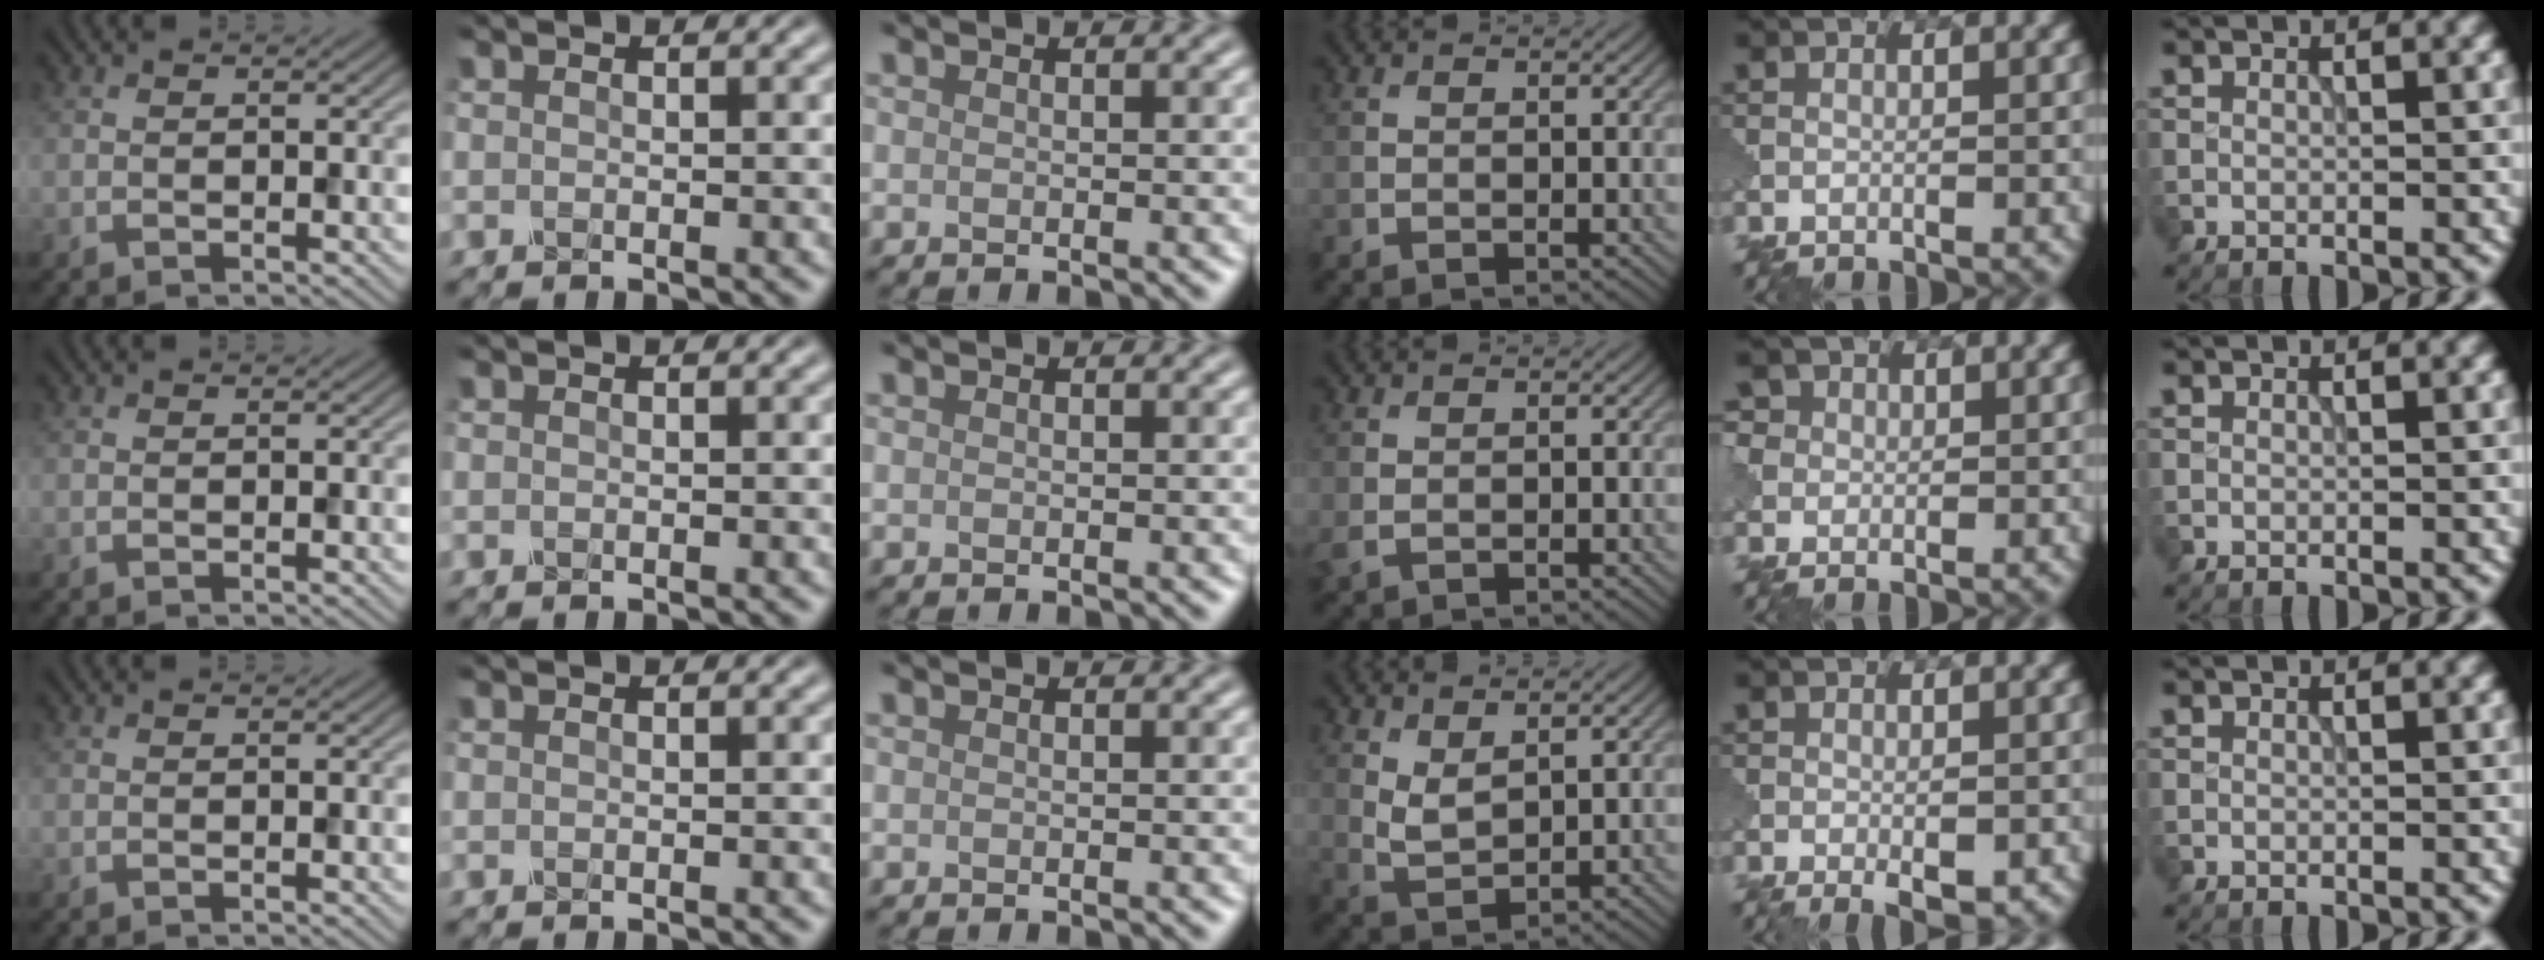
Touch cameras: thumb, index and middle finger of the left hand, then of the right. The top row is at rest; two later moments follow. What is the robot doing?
{"motion": "wrap", "object": "tissue paper"}